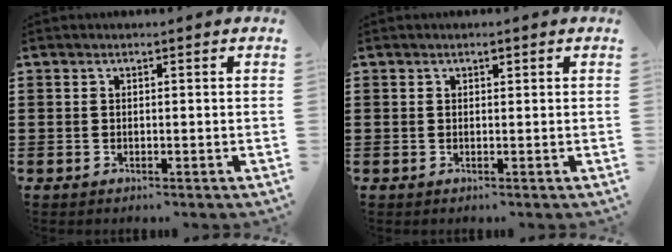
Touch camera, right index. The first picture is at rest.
{"total": 0.7, "force": [0.4, 0.4, 0.4], "torque": [-0.008, 0.002, 0.008]}